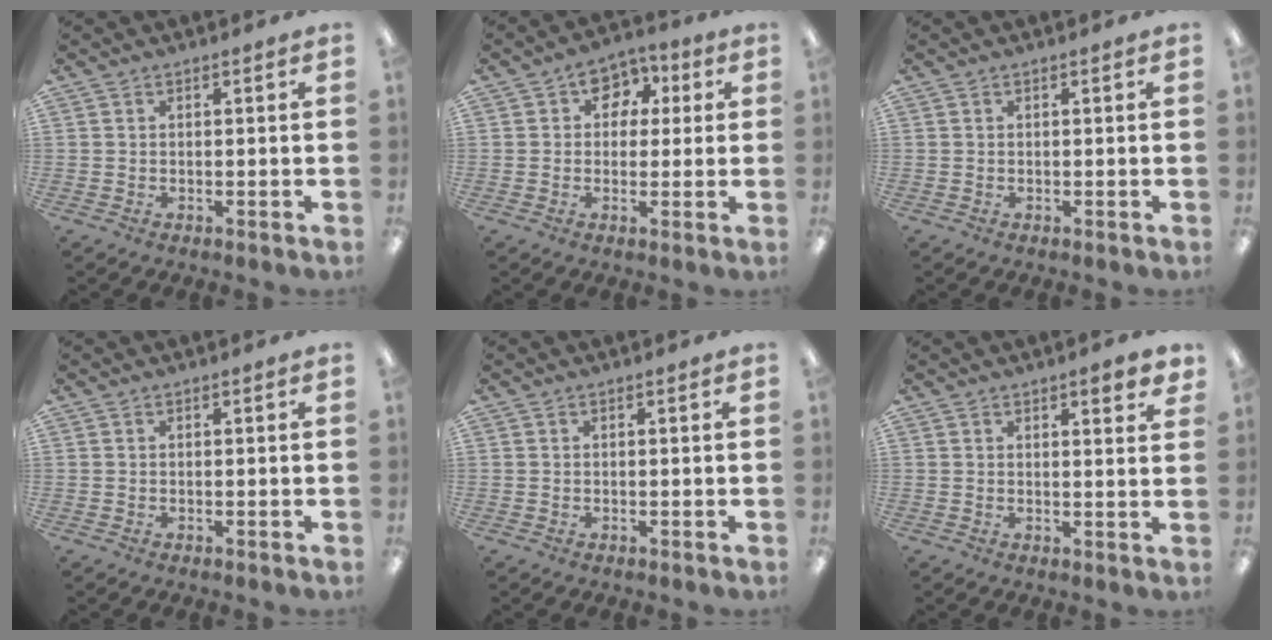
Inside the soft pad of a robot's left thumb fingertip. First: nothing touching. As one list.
[{"total": 7.0, "force": [2.1, 5.9, 3.2], "torque": [-0.038, 0.001, 0.032]}, {"total": 0.0}, {"total": 0.0}, {"total": 0.0}, {"total": 3.5, "force": [2.3, 0.8, 2.4], "torque": [-0.028, -0.007, 0.035]}]